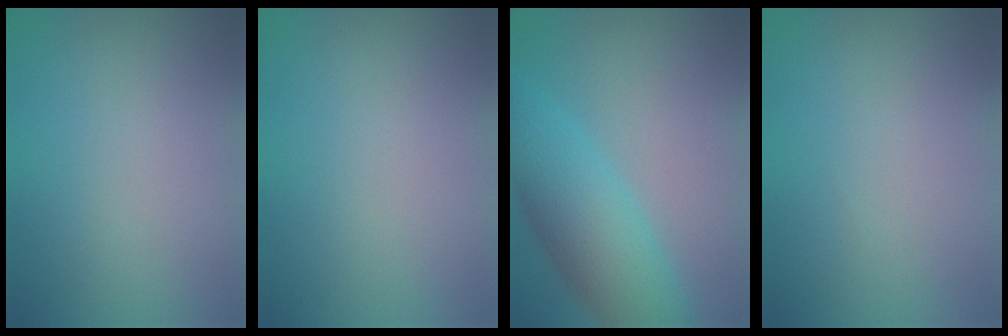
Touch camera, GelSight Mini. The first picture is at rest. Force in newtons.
{"total": 0.0}
{"total": 7.1, "press": 7.1, "slide": 0.3}
{"total": 0.0}